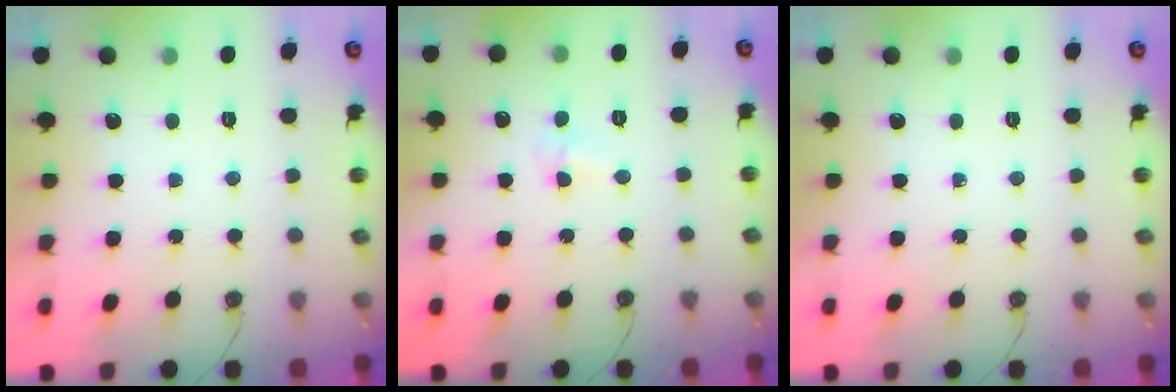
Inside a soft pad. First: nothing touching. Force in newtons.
{"total": 2.7, "press": 2.6, "slide": 0.6}
{"total": 0.0}